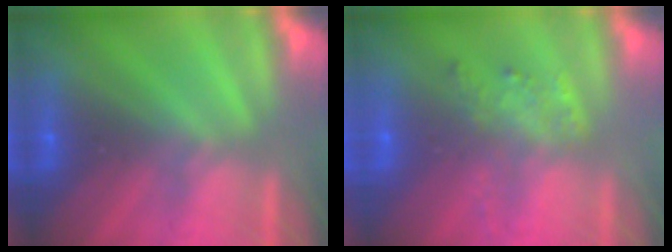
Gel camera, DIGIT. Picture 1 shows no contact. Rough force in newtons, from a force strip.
{"total": 1.7}